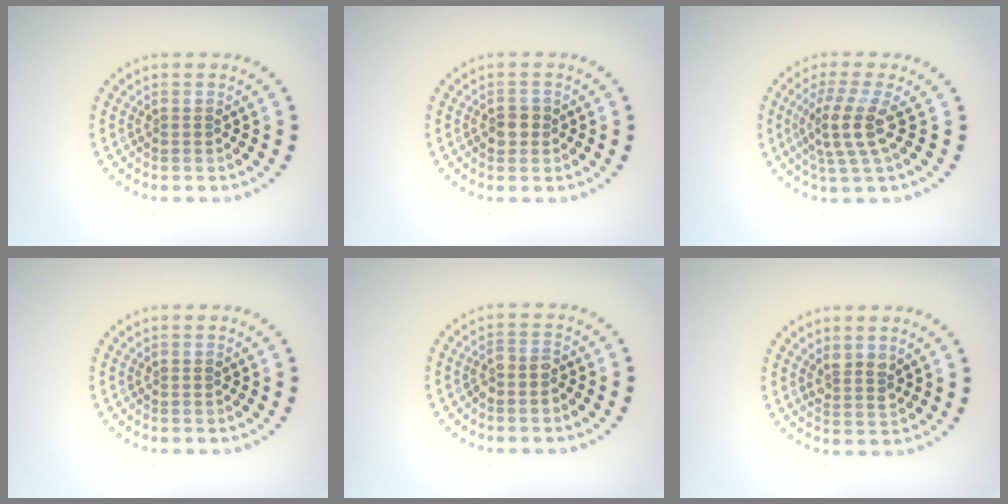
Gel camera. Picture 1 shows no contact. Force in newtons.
{"total": 1.6, "press": 1.6, "slide": 0.4}
{"total": 3.5, "press": 2.8, "slide": 2.2}
{"total": 0.0}
{"total": 1.7, "press": 1.5, "slide": 0.8}
{"total": 1.8, "press": 1.5, "slide": 1.0}